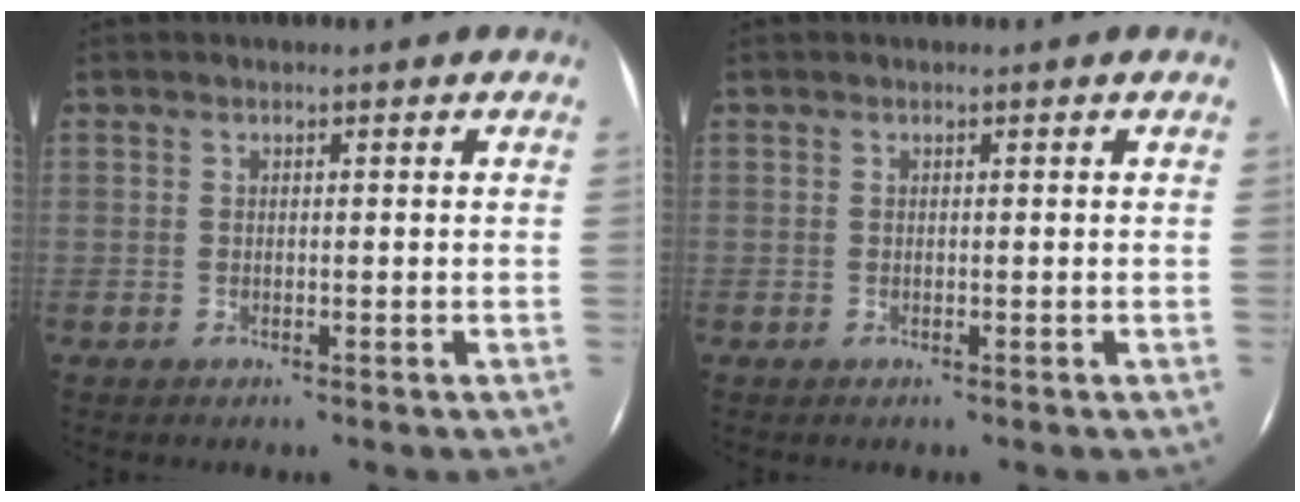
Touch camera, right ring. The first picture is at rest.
{"total": 0.0}